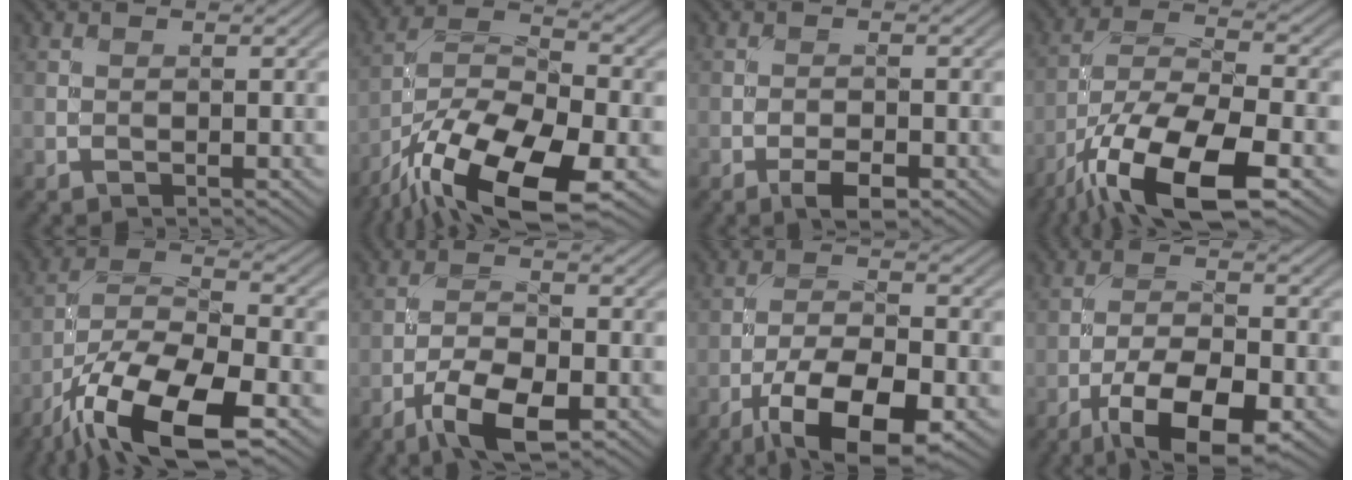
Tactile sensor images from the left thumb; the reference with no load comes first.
{"total": 16.8, "force": [-10.5, 6.2, 11.5], "torque": [-0.228, -0.021, -0.197]}
{"total": 3.0, "force": [-1.7, 1.0, 2.2], "torque": [-0.037, 0.000, -0.032]}
{"total": 15.6, "force": [-8.9, 5.4, 11.6], "torque": [-0.230, -0.018, -0.172]}
{"total": 15.3, "force": [-9.3, 5.2, 11.0], "torque": [-0.220, -0.014, -0.180]}
{"total": 6.9, "force": [-4.0, 2.4, 5.1], "torque": [-0.097, 0.001, -0.078]}
{"total": 11.4, "force": [-6.3, 4.2, 8.6], "torque": [-0.157, -0.007, -0.115]}
{"total": 10.3, "force": [-5.6, 3.8, 7.8], "torque": [-0.139, -0.006, -0.102]}